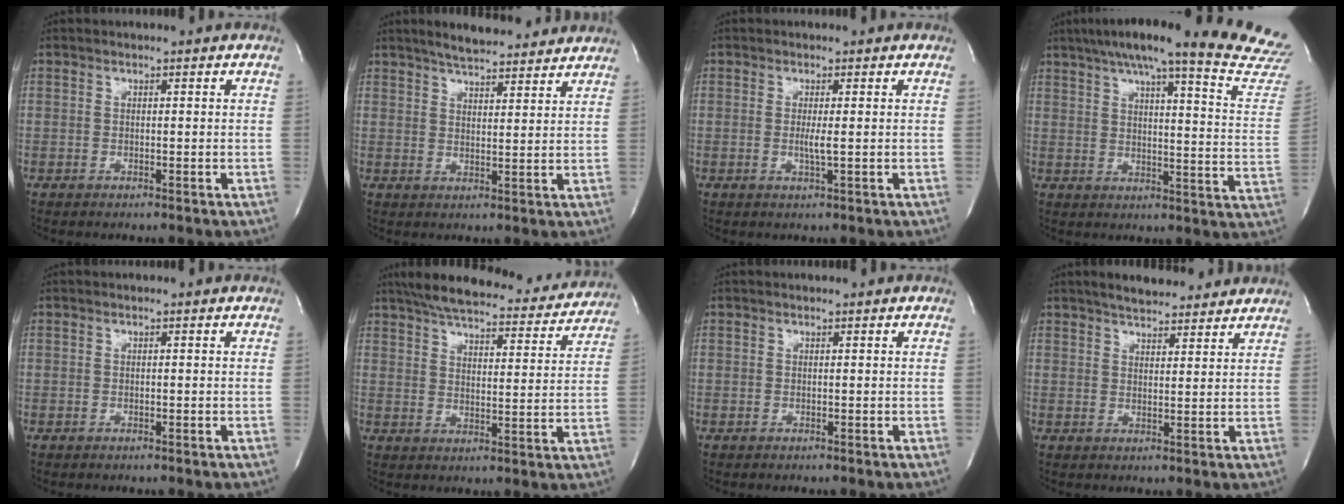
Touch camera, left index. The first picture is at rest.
{"total": 11.2, "force": [9.9, 2.1, 4.8], "torque": [-0.070, 0.013, 0.134]}
{"total": 1.8, "force": [-0.1, -0.2, 1.8], "torque": [-0.041, -0.004, -0.003]}
{"total": 28.4, "force": [25.0, 0.6, 13.5], "torque": [-0.182, -0.074, 0.295]}
{"total": 0.0}
{"total": 24.0, "force": [21.5, 5.0, 9.3], "torque": [-0.153, -0.004, 0.277]}
{"total": 0.0}
{"total": 9.8, "force": [8.5, 2.5, 4.0], "torque": [-0.056, 0.015, 0.116]}